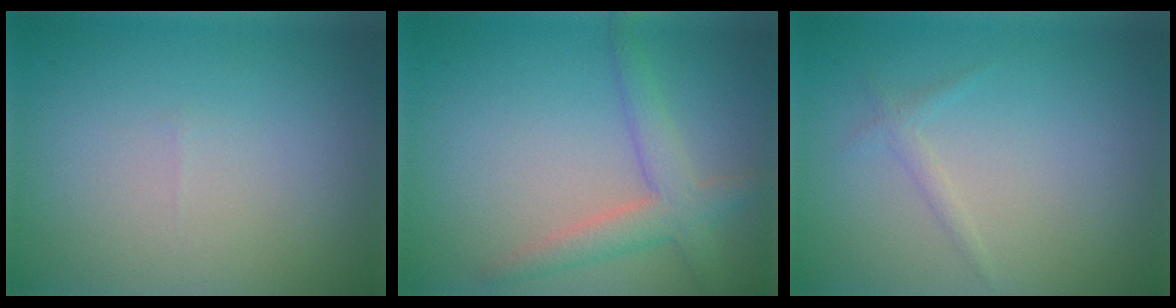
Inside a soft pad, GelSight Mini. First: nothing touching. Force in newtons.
{"total": 3.4, "press": 3.4, "slide": 0.3}
{"total": 0.9, "press": 0.9, "slide": 0.1}